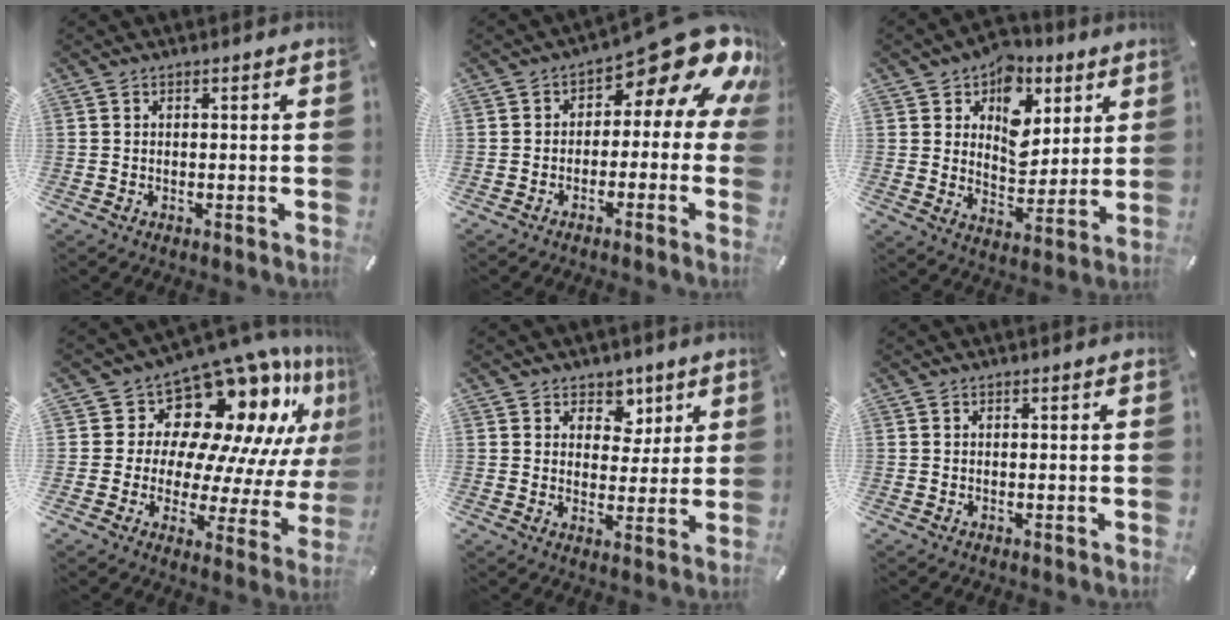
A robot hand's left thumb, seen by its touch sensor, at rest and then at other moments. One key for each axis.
{"total": 14.7, "fx": 7.5, "fy": 6.6, "fz": 10.8, "tx": -0.138, "ty": -0.062, "tz": 0.120}
{"total": 11.6, "fx": 4.6, "fy": 9.2, "fz": 5.2, "tx": -0.069, "ty": -0.038, "tz": 0.083}
{"total": 16.2, "fx": 11.5, "fy": 8.7, "fz": 7.3, "tx": -0.098, "ty": -0.128, "tz": 0.192}
{"total": 6.6, "fx": 3.0, "fy": 5.7, "fz": 1.6, "tx": -0.008, "ty": -0.021, "tz": 0.048}
{"total": 0.0}